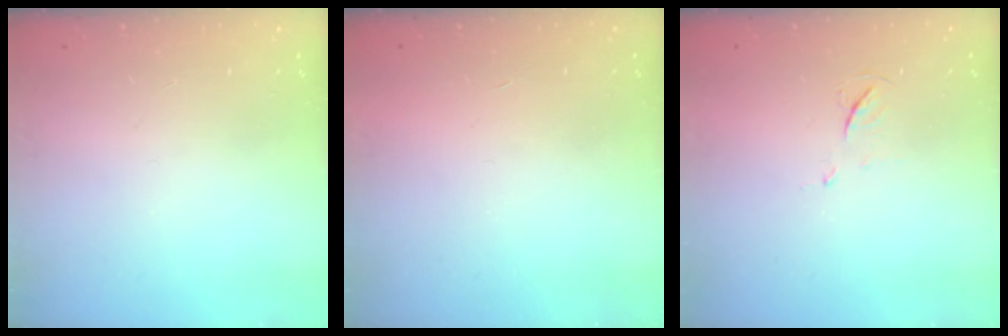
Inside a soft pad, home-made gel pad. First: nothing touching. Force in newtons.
{"total": 1.6, "press": 1.6, "slide": 0.1}
{"total": 4.9, "press": 4.9, "slide": 0.7}